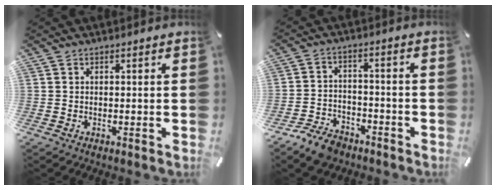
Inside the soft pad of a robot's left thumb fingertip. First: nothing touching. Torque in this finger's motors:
{"motor_torque": [-0.21, 0.21, 0.28, 0.28, 0.00]}